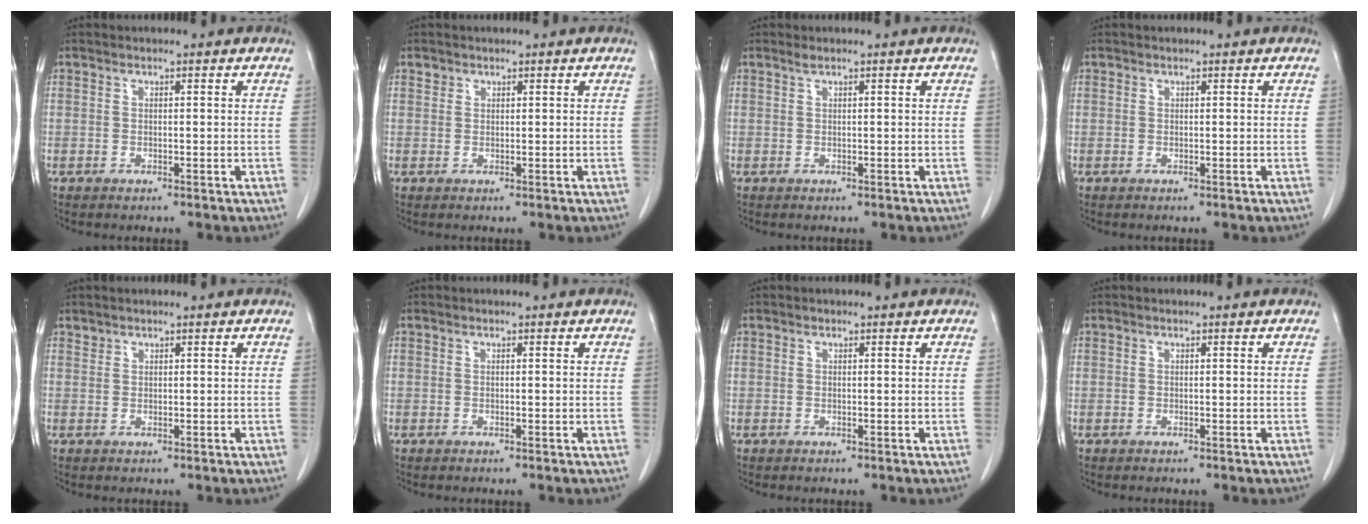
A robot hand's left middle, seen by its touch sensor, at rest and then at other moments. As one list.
[{"total": 0.9, "force": [0.6, 0.7, 0.0], "torque": [0.006, 0.002, 0.007]}, {"total": 0.6, "force": [0.5, -0.1, 0.3], "torque": [-0.014, 0.002, 0.013]}, {"total": 0.0}, {"total": 0.6, "force": [0.6, 0.2, -0.1], "torque": [-0.001, 0.002, 0.011]}, {"total": 0.0}, {"total": 0.0}, {"total": 0.0}]